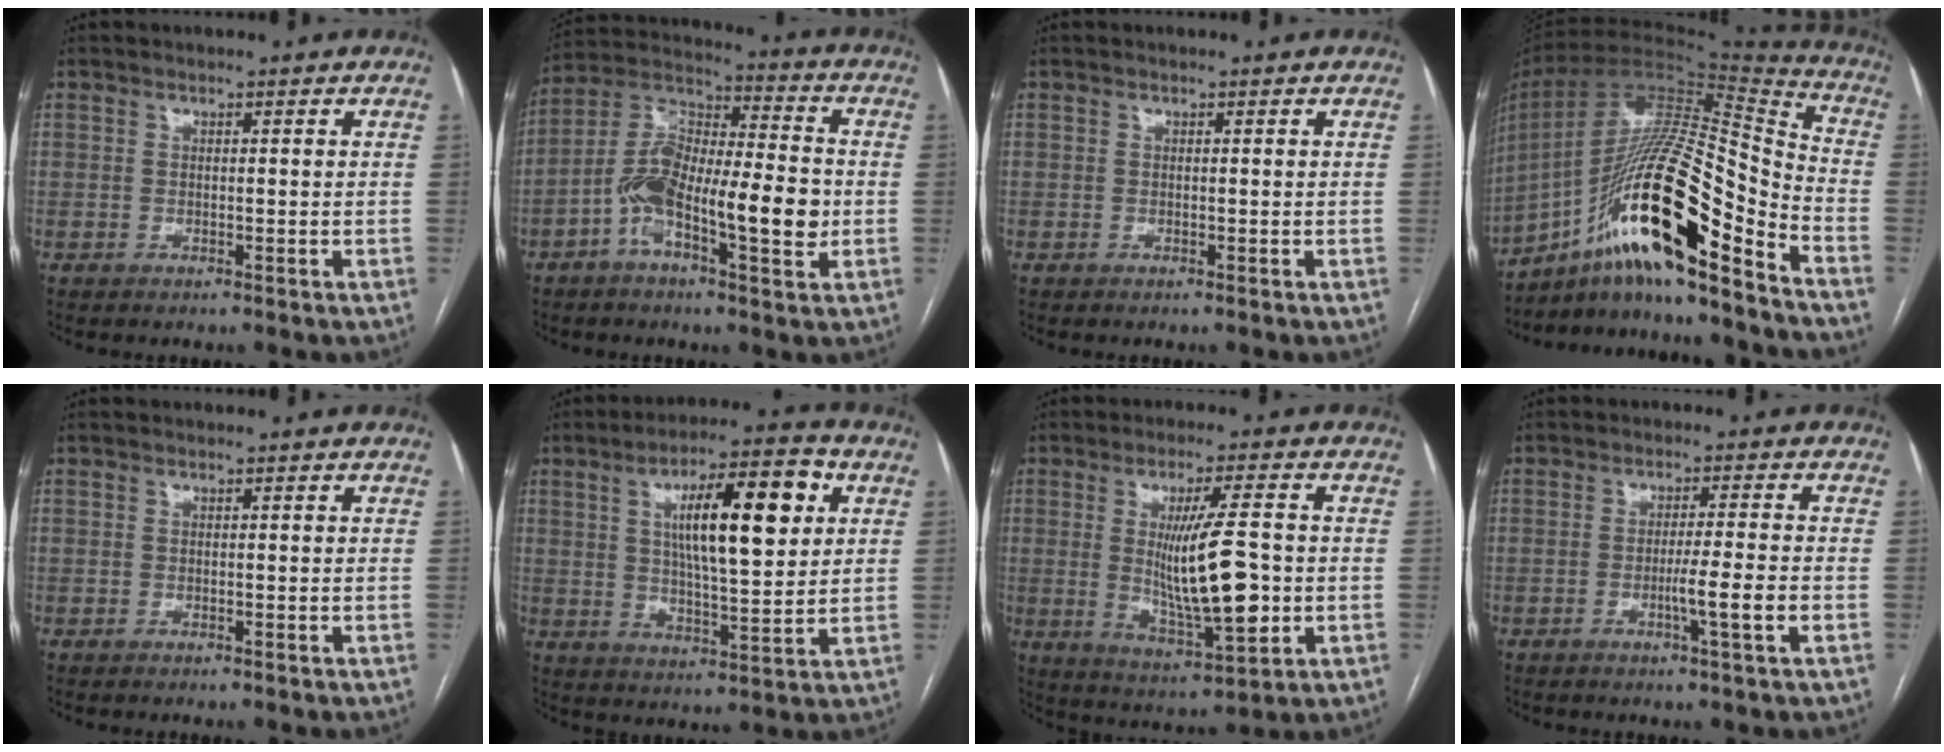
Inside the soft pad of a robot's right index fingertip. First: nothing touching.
{"total": 15.5, "force": [-3.8, 4.4, 14.4], "torque": [-0.266, 0.022, -0.071]}
{"total": 0.0}
{"total": 24.0, "force": [-13.6, 3.6, 19.5], "torque": [-0.355, -0.002, -0.235]}
{"total": 0.0}
{"total": 15.3, "force": [4.6, 3.5, 14.2], "torque": [-0.231, 0.015, 0.073]}
{"total": 13.0, "force": [-0.4, 2.0, 12.9], "torque": [-0.224, -0.017, 0.002]}
{"total": 5.0, "force": [-1.6, -0.7, 4.7], "torque": [-0.074, -0.007, -0.026]}